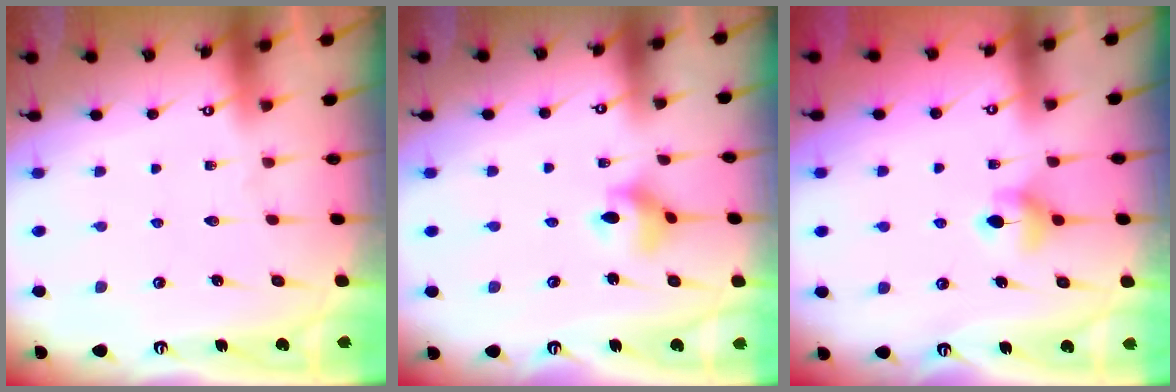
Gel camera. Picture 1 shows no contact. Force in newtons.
{"total": 5.2, "press": 5.2, "slide": 0.2}
{"total": 5.6, "press": 5.5, "slide": 0.7}